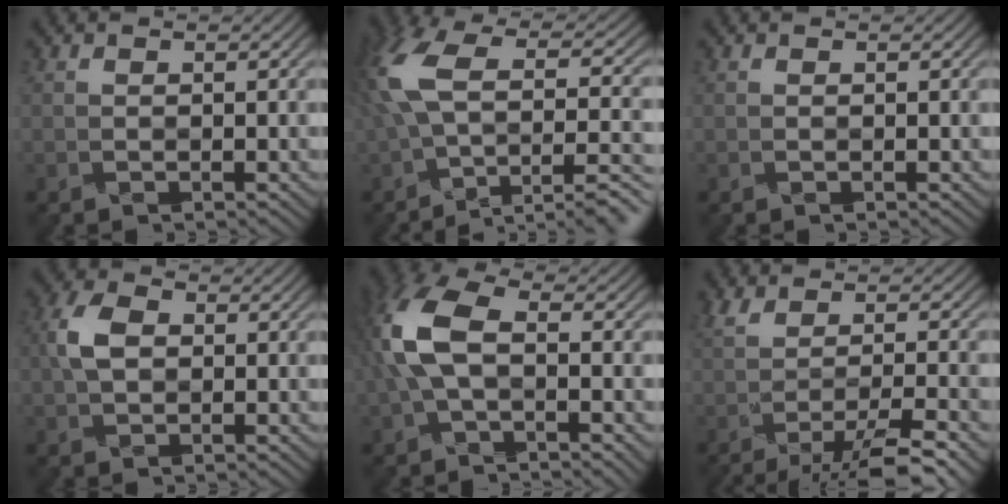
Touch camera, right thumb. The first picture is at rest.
{"total": 14.1, "force": [-2.6, 6.4, 12.2], "torque": [-0.257, 0.011, -0.029]}
{"total": 0.0}
{"total": 3.8, "force": [0.8, 2.5, 2.7], "torque": [-0.062, 0.014, 0.004]}
{"total": 8.1, "force": [-0.2, 3.7, 7.2], "torque": [-0.179, 0.022, -0.016]}
{"total": 6.2, "force": [-3.1, 0.8, 5.4], "torque": [-0.081, 0.010, -0.059]}